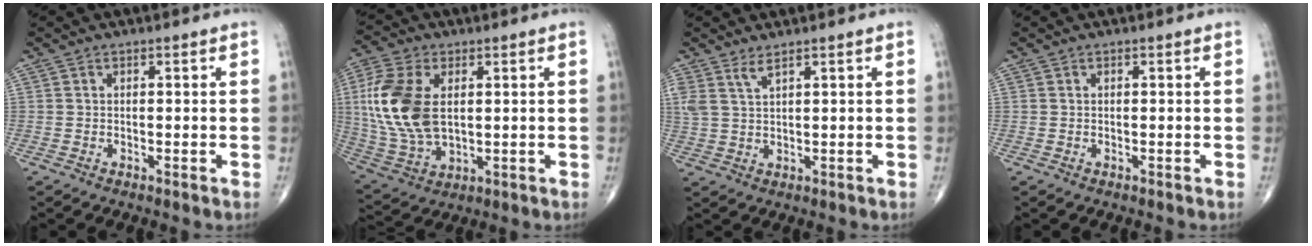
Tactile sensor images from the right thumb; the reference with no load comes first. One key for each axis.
{"total": 16.4, "fx": 2.5, "fy": 9.6, "fz": 13.1, "tx": -0.291, "ty": -0.009, "tz": 0.054}
{"total": 3.1, "fx": 2.3, "fy": 0.5, "fz": 1.9, "tx": -0.047, "ty": -0.011, "tz": 0.055}
{"total": 0.0}